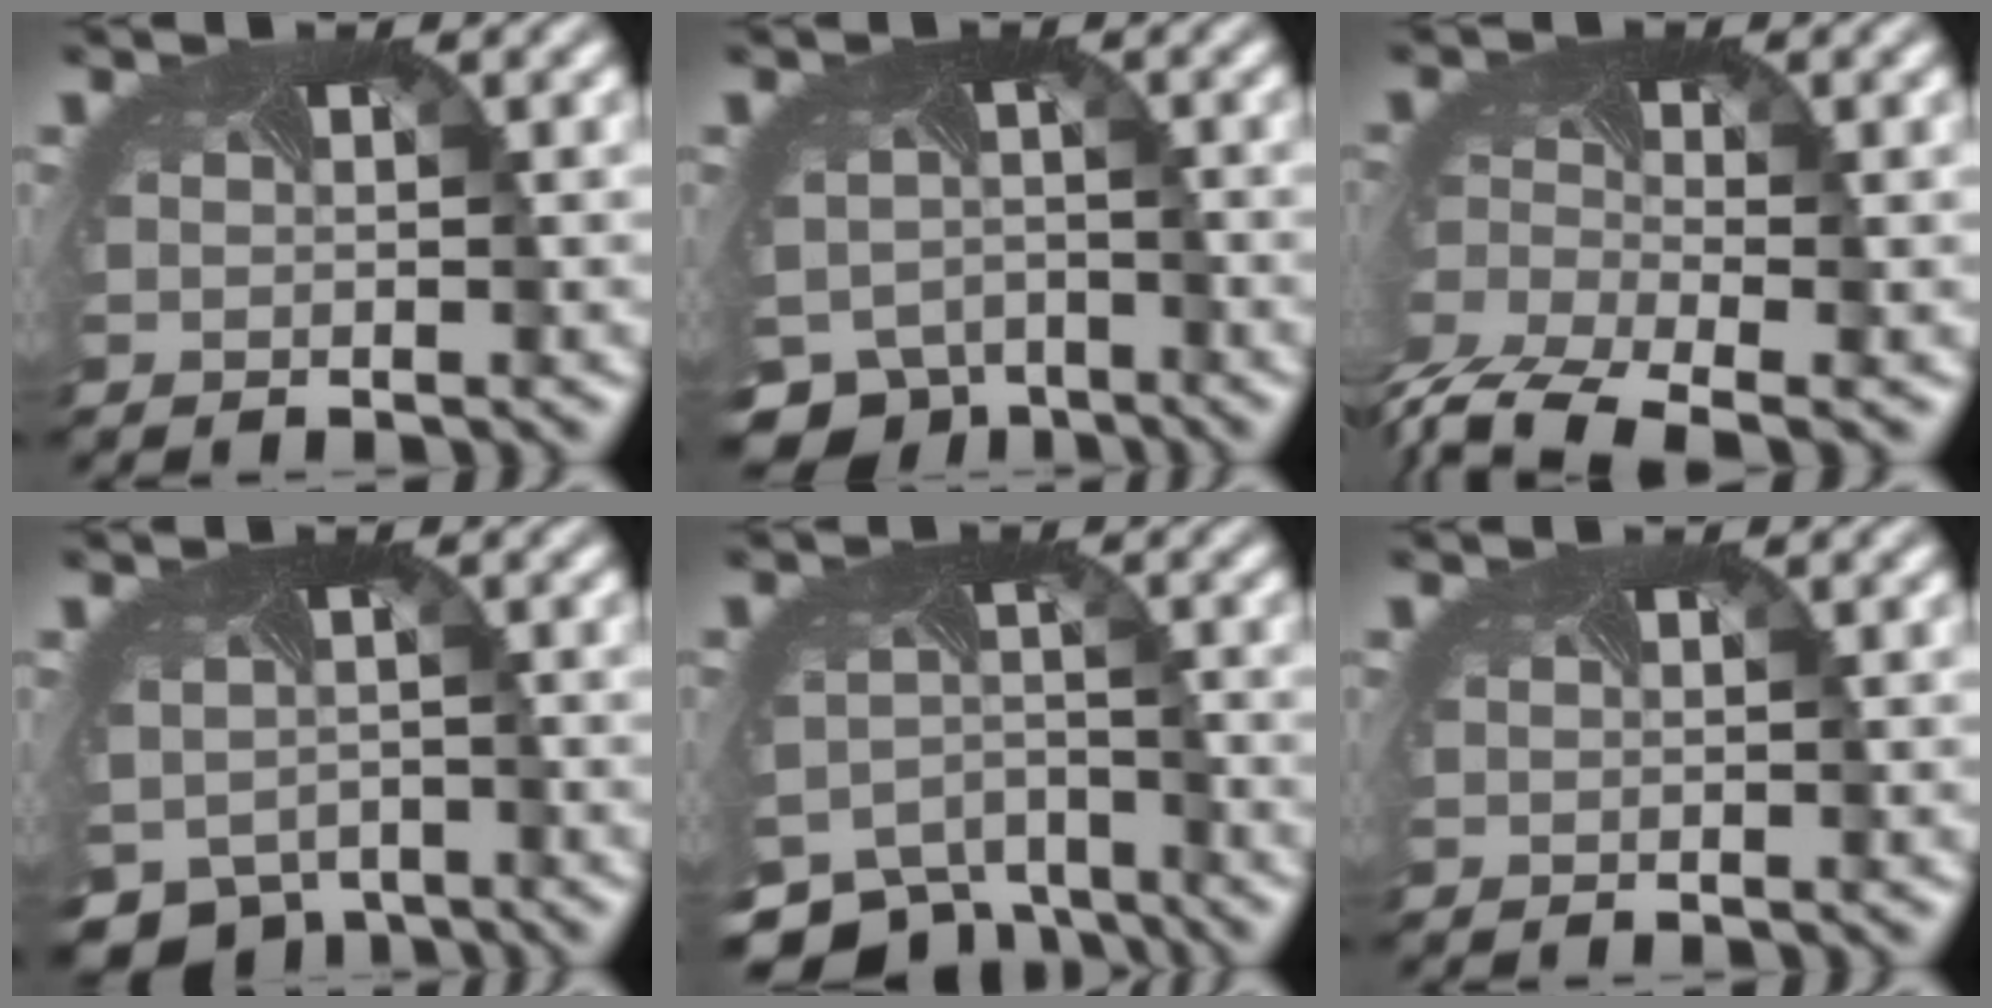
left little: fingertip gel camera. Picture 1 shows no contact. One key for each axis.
{"total": 8.7, "fx": -6.5, "fy": 5.3, "fz": 2.5, "tx": -0.055, "ty": -0.042, "tz": -0.092}
{"total": 7.2, "fx": -5.9, "fy": 2.2, "fz": 3.4, "tx": -0.094, "ty": -0.029, "tz": -0.115}
{"total": 7.7, "fx": -5.1, "fy": 4.9, "fz": 2.9, "tx": -0.068, "ty": -0.039, "tz": -0.066}
{"total": 9.2, "fx": -8.0, "fy": 3.8, "fz": 2.6, "tx": -0.062, "ty": -0.032, "tz": -0.130}
{"total": 0.0}